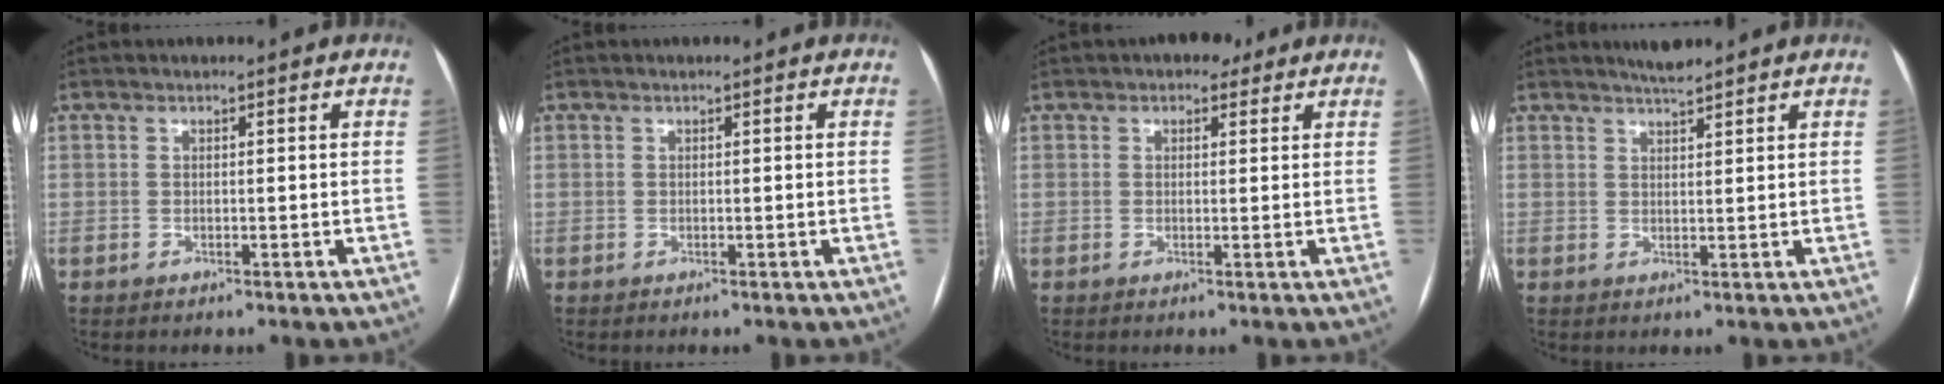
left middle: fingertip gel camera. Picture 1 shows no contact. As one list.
[{"total": 0.0}, {"total": 2.7, "force": [1.8, 1.7, 1.1], "torque": [-0.013, 0.012, 0.021]}, {"total": 2.5, "force": [2.3, 0.0, 0.9], "torque": [-0.019, 0.004, 0.040]}]